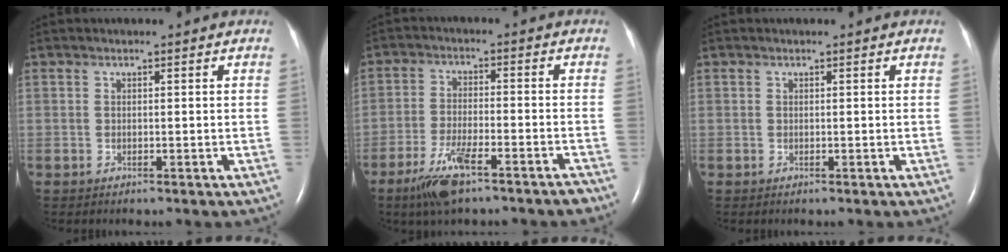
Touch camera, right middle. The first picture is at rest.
{"total": 8.9, "force": [-6.3, 1.5, 6.1], "torque": [-0.115, -0.013, -0.108]}
{"total": 0.0}